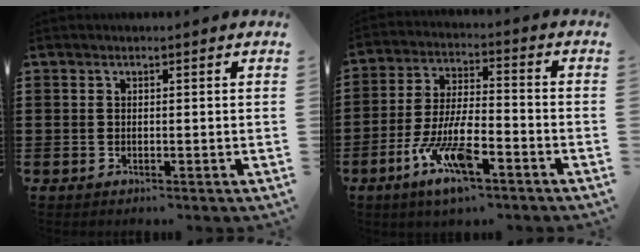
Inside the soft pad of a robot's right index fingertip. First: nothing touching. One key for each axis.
{"total": 11.3, "fx": -6.0, "fy": 3.5, "fz": 8.9, "tx": -0.192, "ty": 0.001, "tz": -0.112}